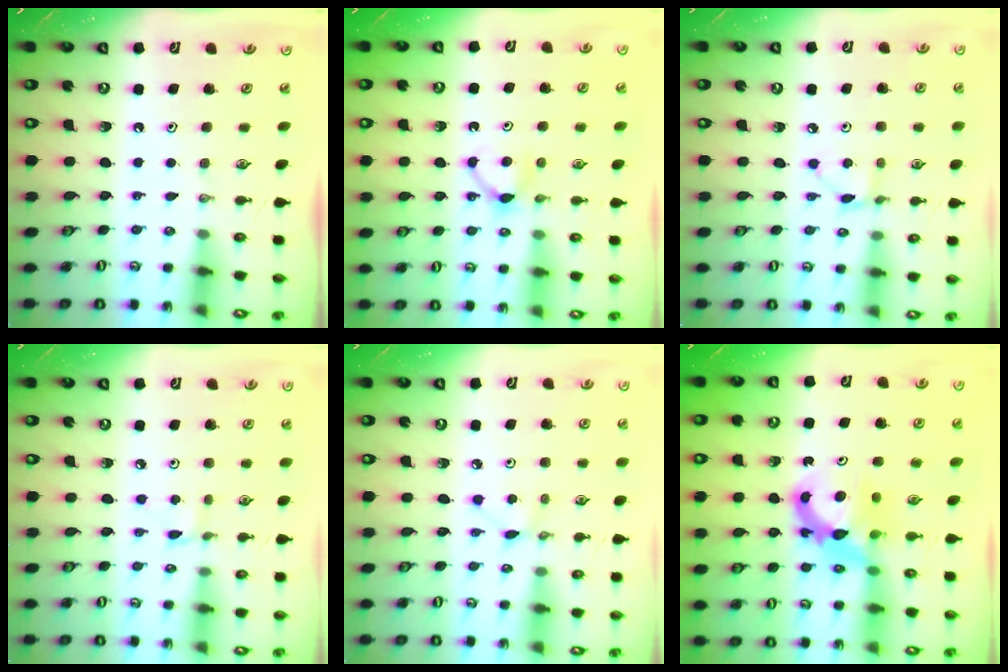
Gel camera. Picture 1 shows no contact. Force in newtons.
{"total": 5.4, "press": 5.3, "slide": 0.7}
{"total": 3.3, "press": 3.3, "slide": 0.3}
{"total": 1.6, "press": 1.6, "slide": 0.2}
{"total": 2.8, "press": 2.8, "slide": 0.3}
{"total": 7.6, "press": 7.6, "slide": 0.7}